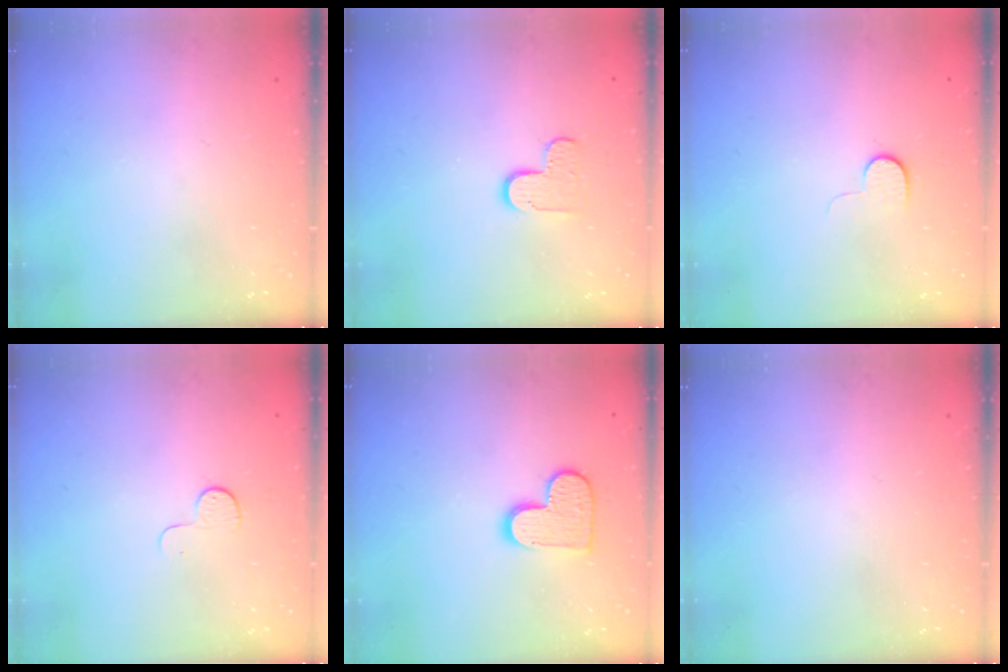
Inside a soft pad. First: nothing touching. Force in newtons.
{"total": 5.5, "press": 5.5, "slide": 0.5}
{"total": 4.8, "press": 4.7, "slide": 0.5}
{"total": 4.6, "press": 4.6, "slide": 0.4}
{"total": 10.5, "press": 10.5, "slide": 0.5}
{"total": 0.0}